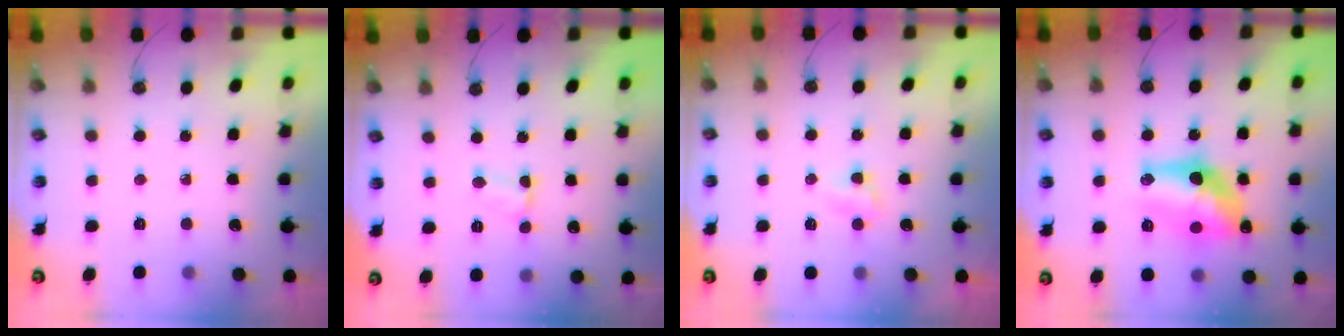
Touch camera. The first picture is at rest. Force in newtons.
{"total": 1.7, "press": 1.7, "slide": 0.2}
{"total": 2.6, "press": 2.6, "slide": 0.3}
{"total": 14.5, "press": 14.5, "slide": 0.9}